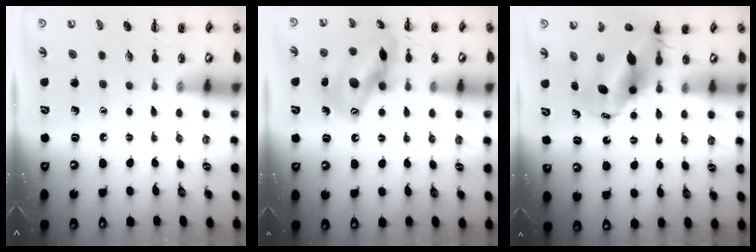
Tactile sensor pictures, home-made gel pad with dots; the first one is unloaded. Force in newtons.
{"total": 15.6, "press": 15.3, "slide": 3.0}
{"total": 11.5, "press": 11.1, "slide": 3.0}